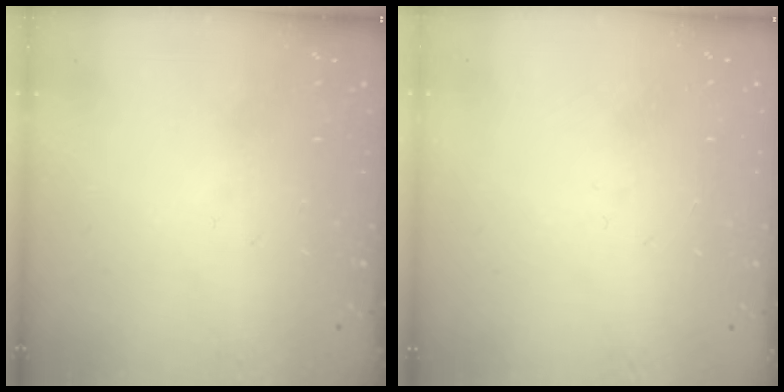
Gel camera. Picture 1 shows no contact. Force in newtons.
{"total": 0.0}